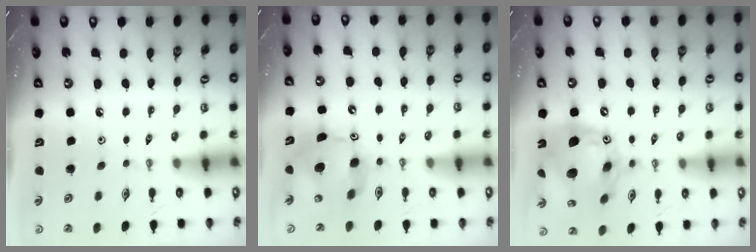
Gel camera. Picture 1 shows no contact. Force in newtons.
{"total": 10.2, "press": 10.2, "slide": 1.1}
{"total": 19.4, "press": 19.3, "slide": 2.1}